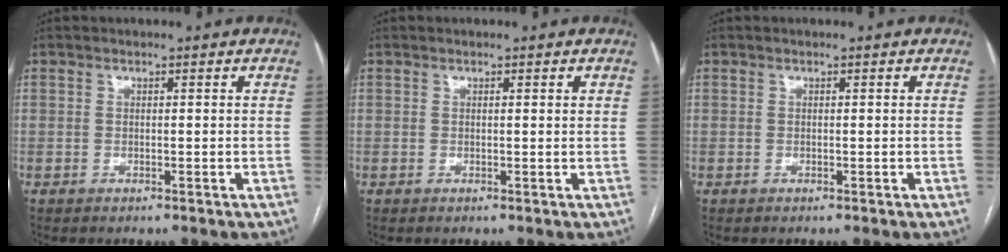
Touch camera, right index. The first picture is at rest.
{"total": 0.6, "force": [0.3, 0.0, 0.5], "torque": [-0.009, 0.002, 0.004]}
{"total": 0.0}